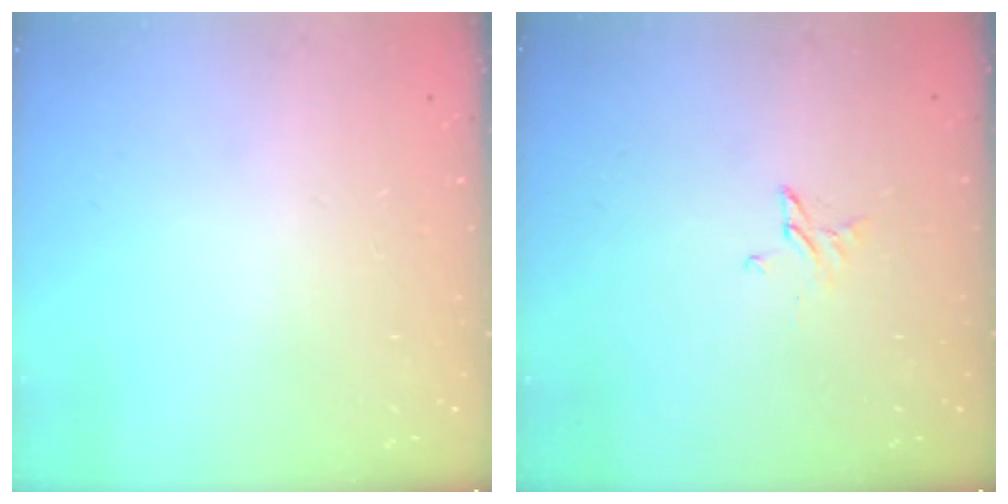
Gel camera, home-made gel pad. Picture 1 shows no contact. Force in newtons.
{"total": 2.6, "press": 2.6, "slide": 0.3}